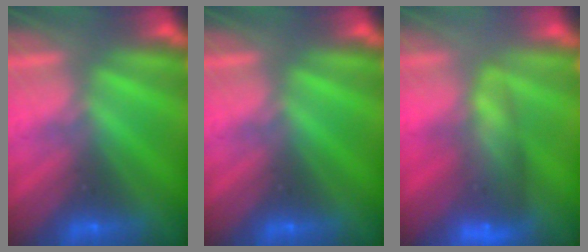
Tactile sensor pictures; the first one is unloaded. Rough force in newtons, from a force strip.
{"total": 0.0}
{"total": 7.5}